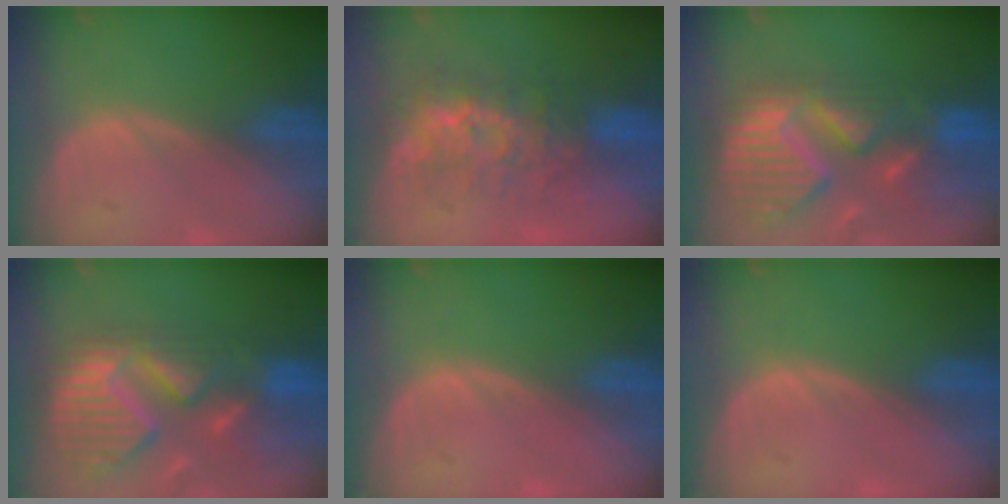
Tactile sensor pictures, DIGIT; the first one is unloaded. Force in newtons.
{"total": 8.0, "press": 7.6, "slide": 2.4}
{"total": 13.7, "press": 11.6, "slide": 7.4}
{"total": 13.7, "press": 11.6, "slide": 7.4}
{"total": 0.0}
{"total": 0.0}